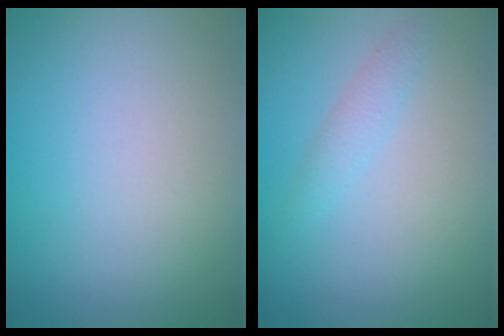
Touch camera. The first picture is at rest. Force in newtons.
{"total": 1.3, "press": 1.3, "slide": 0.0}